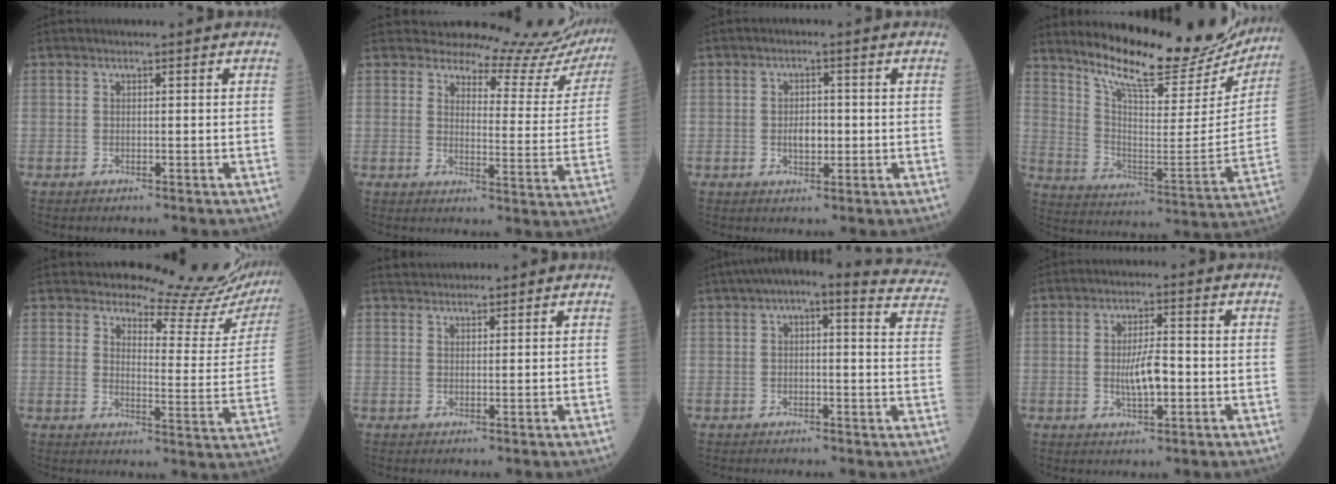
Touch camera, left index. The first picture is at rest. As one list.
[{"total": 17.1, "force": [16.9, 2.4, 1.6], "torque": [0.005, -0.101, 0.167]}, {"total": 3.1, "force": [-0.4, 1.8, 2.5], "torque": [-0.044, 0.002, -0.004]}, {"total": 22.6, "force": [20.2, 4.6, 8.9], "torque": [-0.141, -0.054, 0.290]}, {"total": 16.6, "force": [16.2, 1.9, 3.1], "torque": [-0.026, -0.103, 0.167]}, {"total": 3.2, "force": [3.1, 0.6, 0.3], "torque": [-0.008, 0.033, 0.057]}, {"total": 15.6, "force": [13.3, 3.6, 7.4], "torque": [-0.083, 0.021, 0.134]}, {"total": 5.3, "force": [-0.8, 1.4, 5.0], "torque": [-0.100, 0.000, -0.013]}]